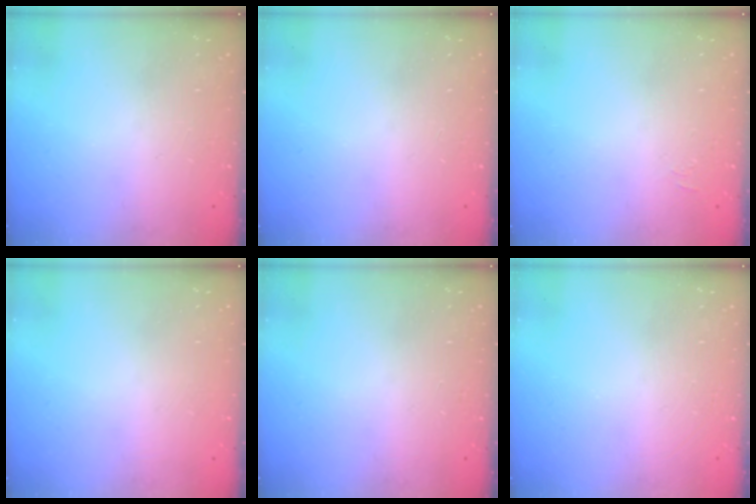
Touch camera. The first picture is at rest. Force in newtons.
{"total": 0.0}
{"total": 4.5, "press": 4.4, "slide": 0.9}
{"total": 0.0}
{"total": 0.0}
{"total": 0.0}